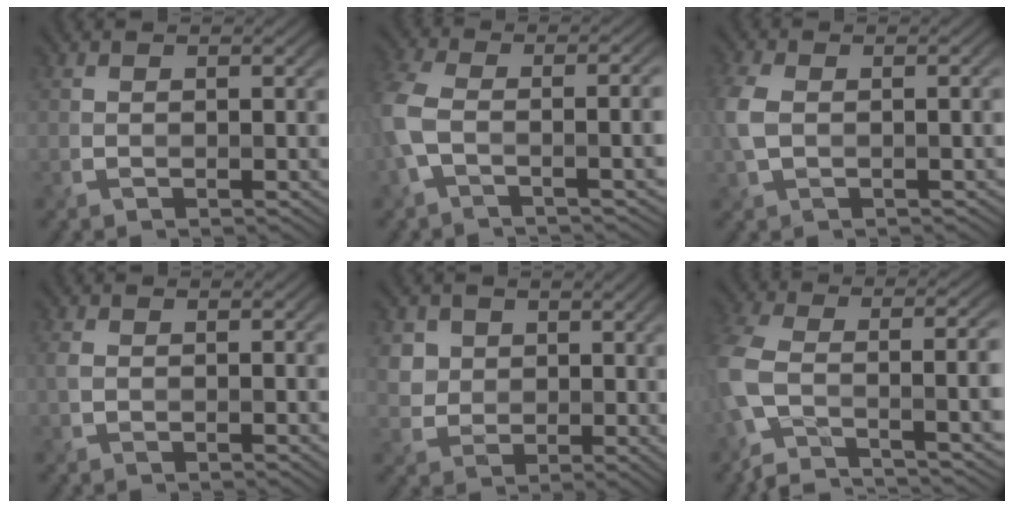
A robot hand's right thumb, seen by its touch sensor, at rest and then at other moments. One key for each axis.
{"total": 7.8, "fx": -1.7, "fy": 3.1, "fz": 7.0, "tx": -0.153, "ty": -0.006, "tz": -0.042}
{"total": 4.7, "fx": -0.3, "fy": 3.0, "fz": 3.7, "tx": -0.091, "ty": 0.001, "tz": -0.010}
{"total": 1.3, "fx": -0.1, "fy": 0.7, "fz": 1.0, "tx": -0.024, "ty": -0.002, "tz": -0.004}
{"total": 4.7, "fx": 2.4, "fy": 3.8, "fz": 1.3, "tx": -0.049, "ty": -0.012, "tz": 0.051}
{"total": 12.0, "fx": -4.5, "fy": 4.6, "fz": 10.1, "tx": -0.220, "ty": -0.013, "tz": -0.085}